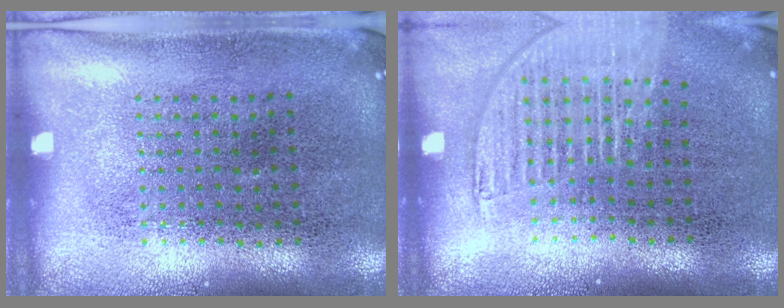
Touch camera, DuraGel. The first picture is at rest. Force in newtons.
{"total": 1.5, "press": 1.3, "slide": 0.7}